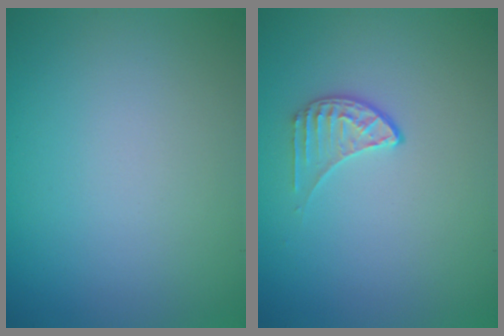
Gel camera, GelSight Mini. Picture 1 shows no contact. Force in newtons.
{"total": 1.6, "press": 1.0, "slide": 1.2}